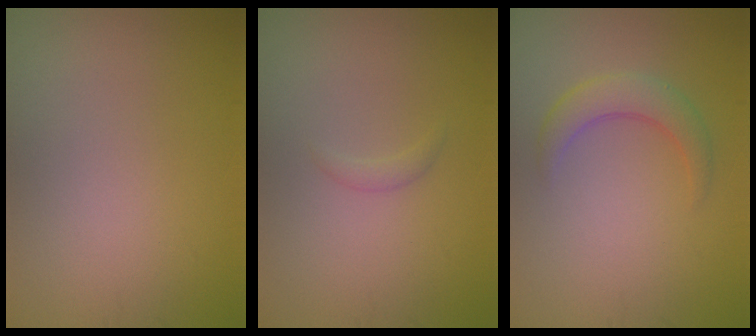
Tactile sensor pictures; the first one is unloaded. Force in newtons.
{"total": 0.7, "press": 0.7, "slide": 0.1}
{"total": 2.8, "press": 2.7, "slide": 0.2}